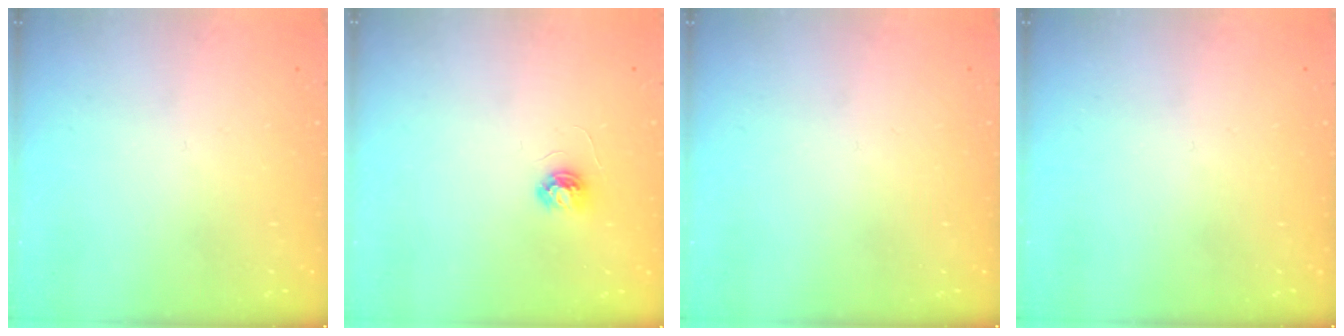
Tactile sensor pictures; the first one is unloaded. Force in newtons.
{"total": 3.4, "press": 3.4, "slide": 0.3}
{"total": 0.0}
{"total": 0.0}